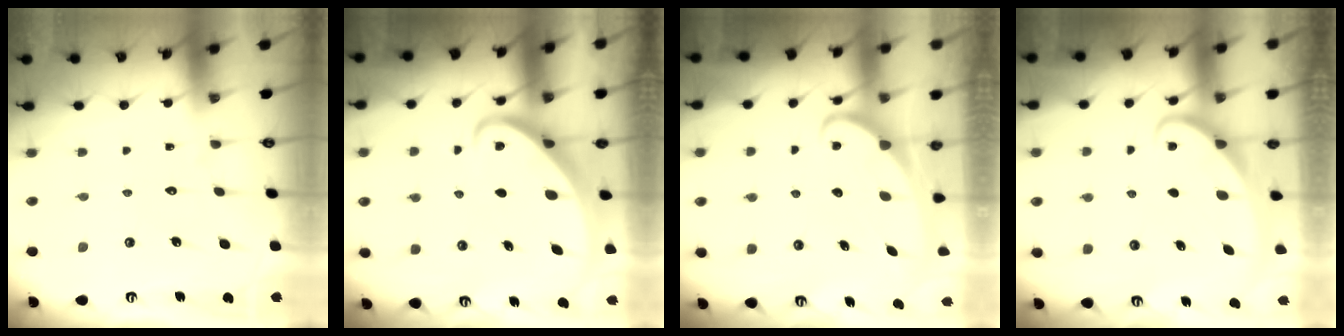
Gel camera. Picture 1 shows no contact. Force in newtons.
{"total": 2.8, "press": 2.8, "slide": 0.3}
{"total": 2.4, "press": 2.3, "slide": 0.4}
{"total": 2.1, "press": 2.1, "slide": 0.2}